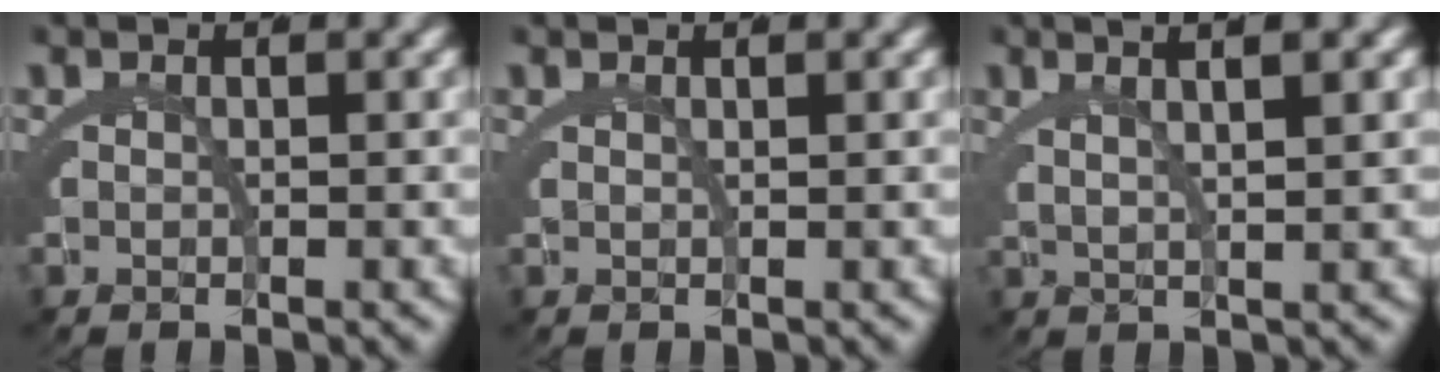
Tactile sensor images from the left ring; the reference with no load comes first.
{"total": 1.1, "force": [0.6, -0.8, 0.3], "torque": [-0.004, 0.000, 0.015]}
{"total": 5.1, "force": [3.3, 1.0, 3.7], "torque": [-0.044, 0.019, 0.049]}